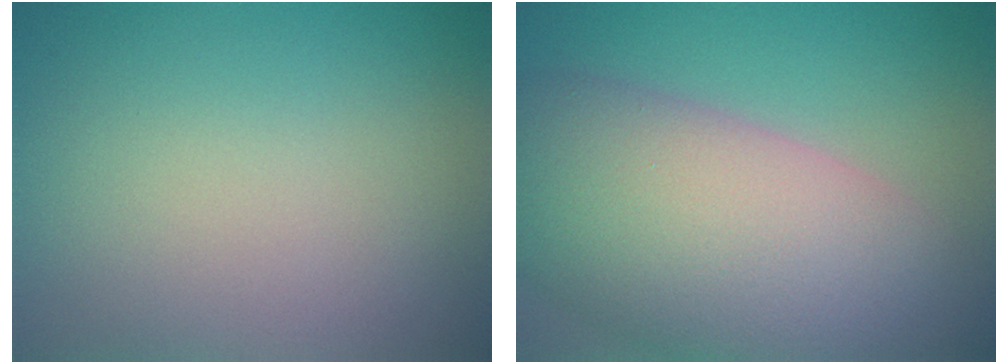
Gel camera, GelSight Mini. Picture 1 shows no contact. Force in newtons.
{"total": 12.7, "press": 12.7, "slide": 0.9}